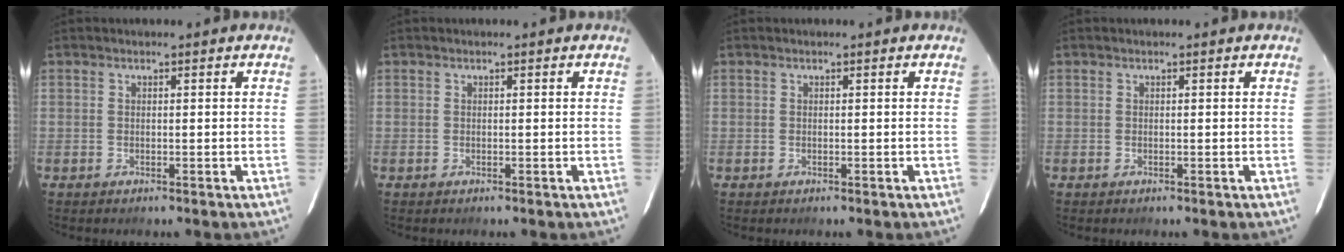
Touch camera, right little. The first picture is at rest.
{"total": 0.0}
{"total": 0.0}
{"total": 0.0}